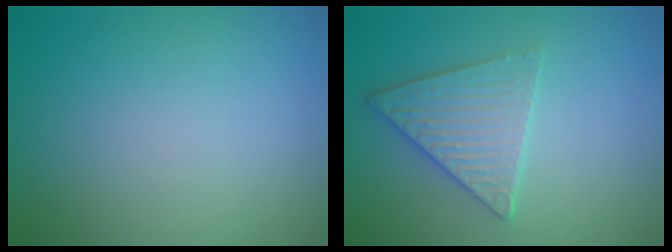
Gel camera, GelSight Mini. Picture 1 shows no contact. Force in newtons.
{"total": 3.4, "press": 3.4, "slide": 0.3}